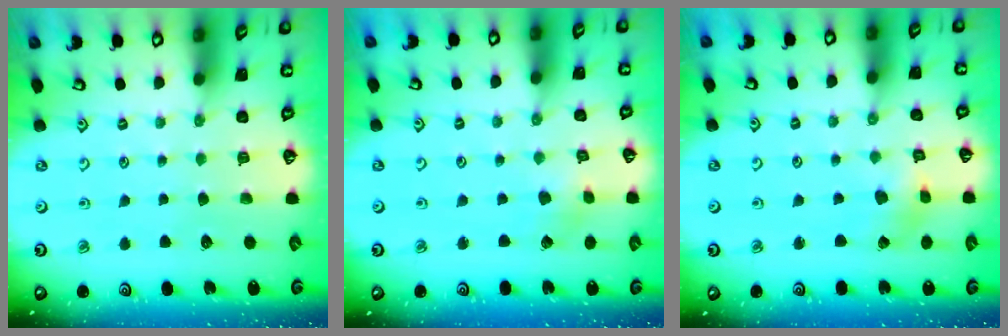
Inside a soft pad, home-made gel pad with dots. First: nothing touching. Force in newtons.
{"total": 2.0, "press": 2.0, "slide": 0.1}
{"total": 2.2, "press": 2.2, "slide": 0.4}